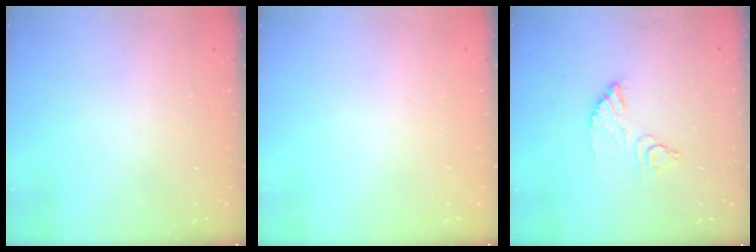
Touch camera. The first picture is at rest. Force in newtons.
{"total": 0.0}
{"total": 9.3, "press": 9.3, "slide": 0.8}